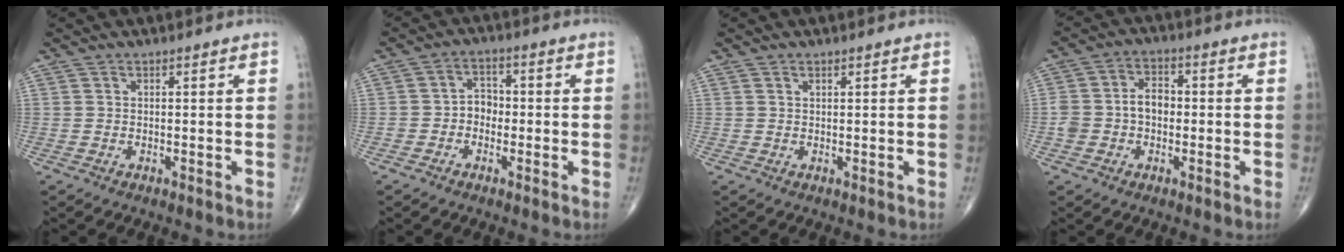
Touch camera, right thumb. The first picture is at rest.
{"total": 4.1, "force": [-1.0, 3.3, 2.1], "torque": [-0.010, 0.021, -0.027]}
{"total": 0.6, "force": [0.4, 0.3, 0.3], "torque": [-0.005, -0.002, 0.007]}
{"total": 6.4, "force": [-0.6, 4.7, 4.4], "torque": [-0.070, 0.028, -0.014]}